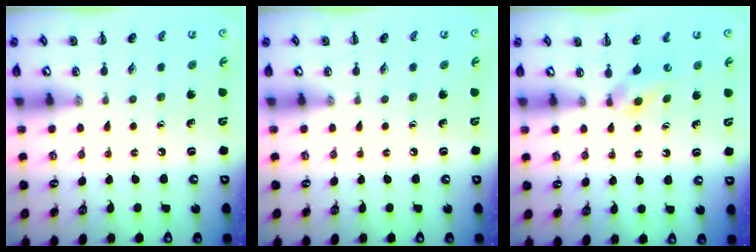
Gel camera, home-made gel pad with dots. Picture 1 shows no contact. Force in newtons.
{"total": 0.0}
{"total": 3.0, "press": 2.7, "slide": 1.3}